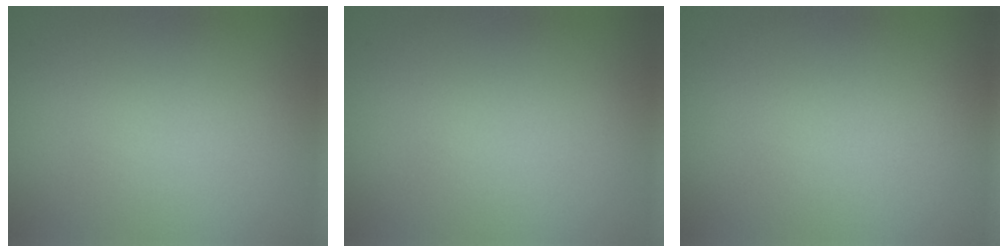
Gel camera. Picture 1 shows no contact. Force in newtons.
{"total": 0.0}
{"total": 0.0}